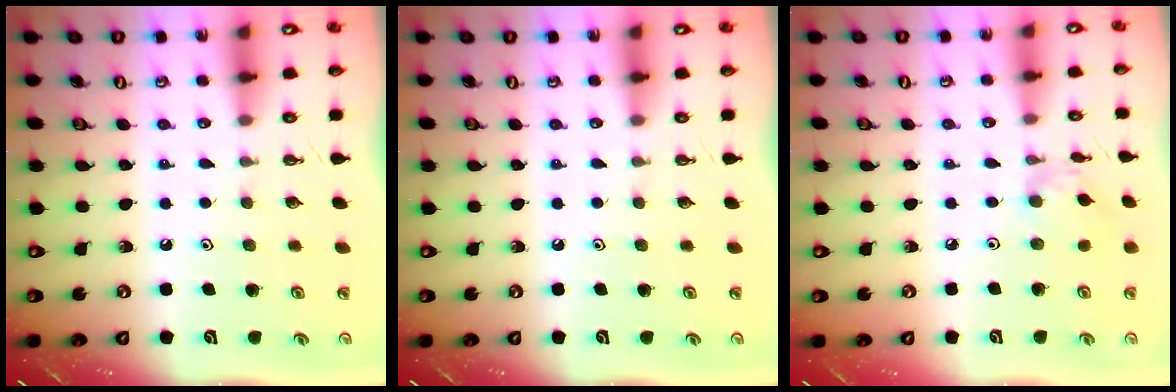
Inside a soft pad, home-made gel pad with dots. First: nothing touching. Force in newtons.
{"total": 0.0}
{"total": 2.7, "press": 2.7, "slide": 0.3}